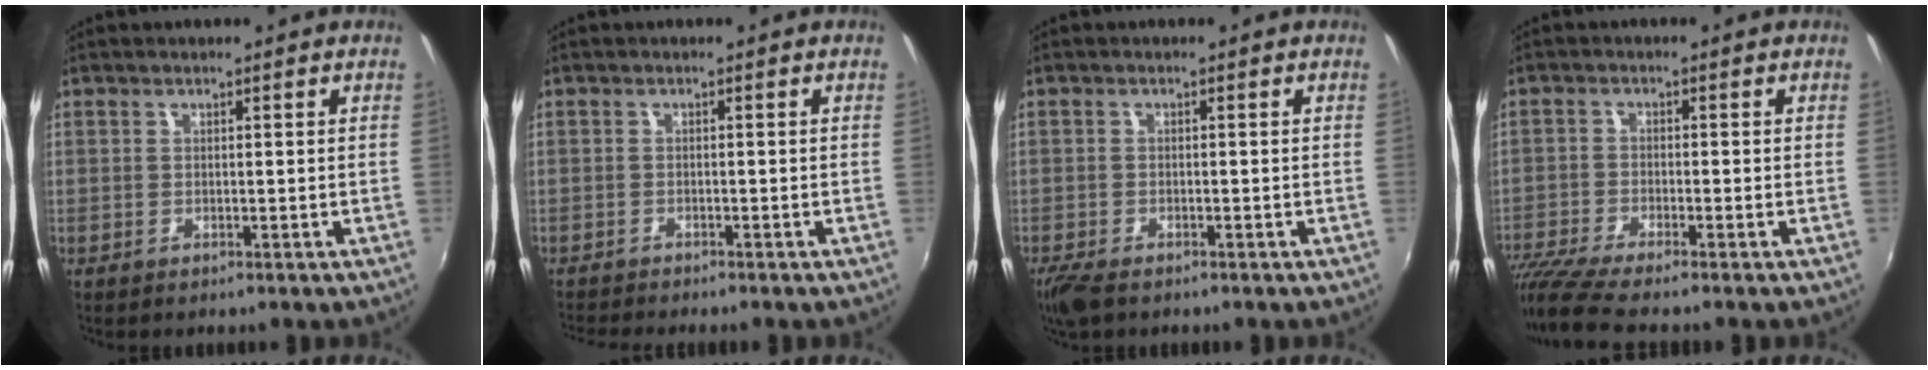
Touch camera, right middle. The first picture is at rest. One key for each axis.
{"total": 3.1, "fx": -3.0, "fy": -0.1, "fz": 0.8, "tx": -0.031, "ty": -0.019, "tz": -0.058}
{"total": 4.1, "fx": -3.1, "fy": 1.4, "fz": 2.3, "tx": -0.057, "ty": -0.018, "tz": -0.059}
{"total": 8.8, "fx": -7.6, "fy": -0.1, "fz": 4.4, "tx": -0.108, "ty": -0.038, "tz": -0.141}